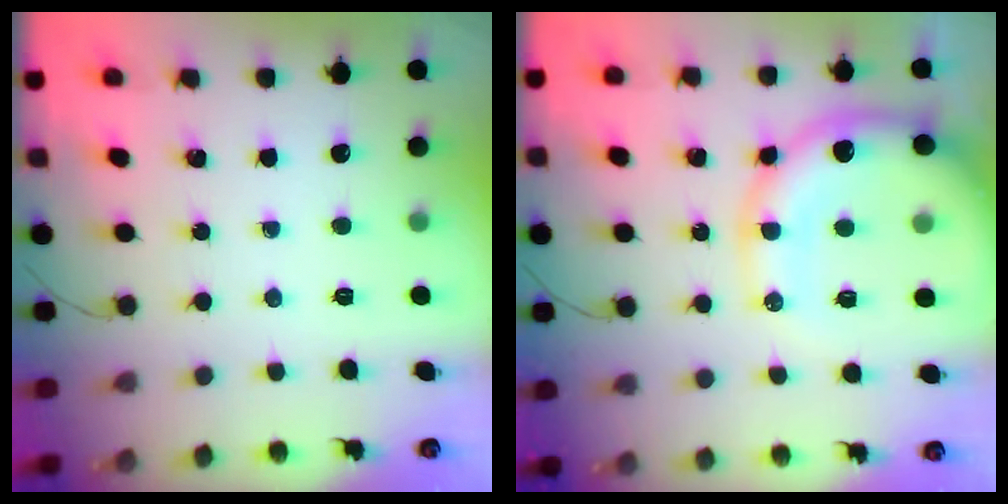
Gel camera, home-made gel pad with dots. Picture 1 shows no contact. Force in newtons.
{"total": 18.2, "press": 17.7, "slide": 4.2}